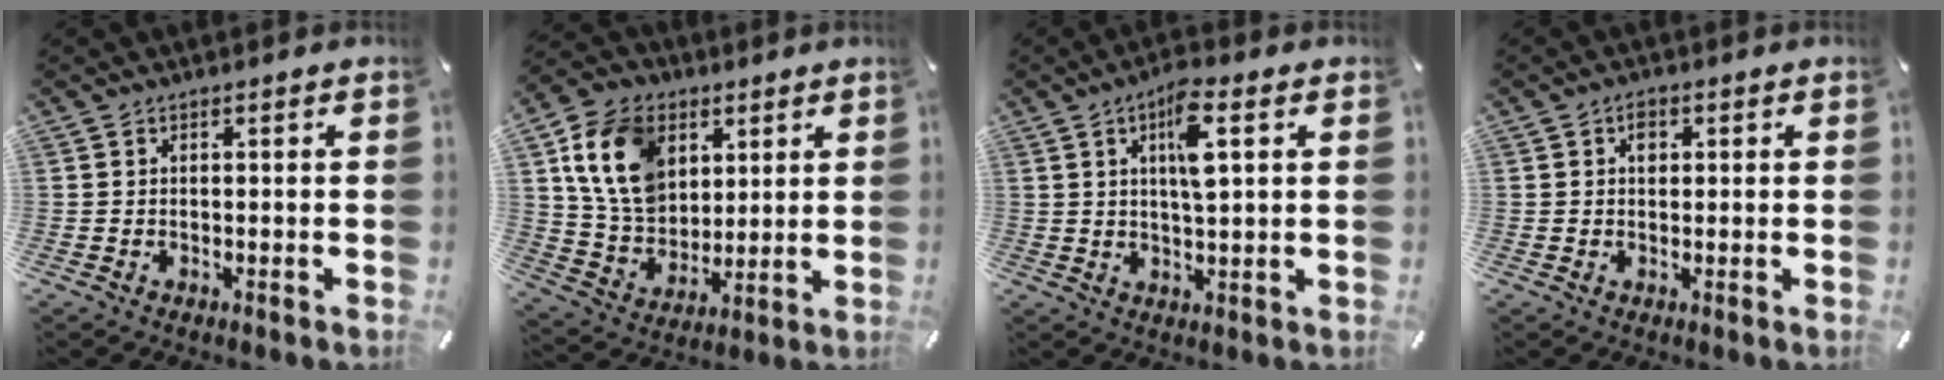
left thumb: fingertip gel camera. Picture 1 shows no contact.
{"total": 15.4, "force": [5.9, 11.9, 7.8], "torque": [-0.172, -0.009, 0.112]}
{"total": 8.4, "force": [2.8, 2.4, 7.5], "torque": [-0.128, -0.004, 0.041]}
{"total": 2.1, "force": [0.5, 1.6, 1.3], "torque": [-0.012, 0.000, 0.005]}